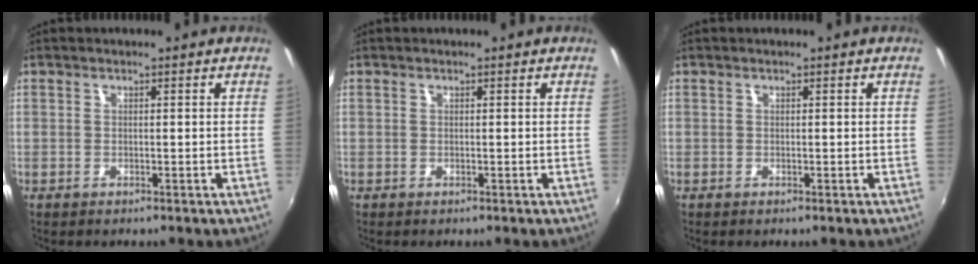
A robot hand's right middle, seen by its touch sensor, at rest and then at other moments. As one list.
[{"total": 0.0}, {"total": 0.0}]